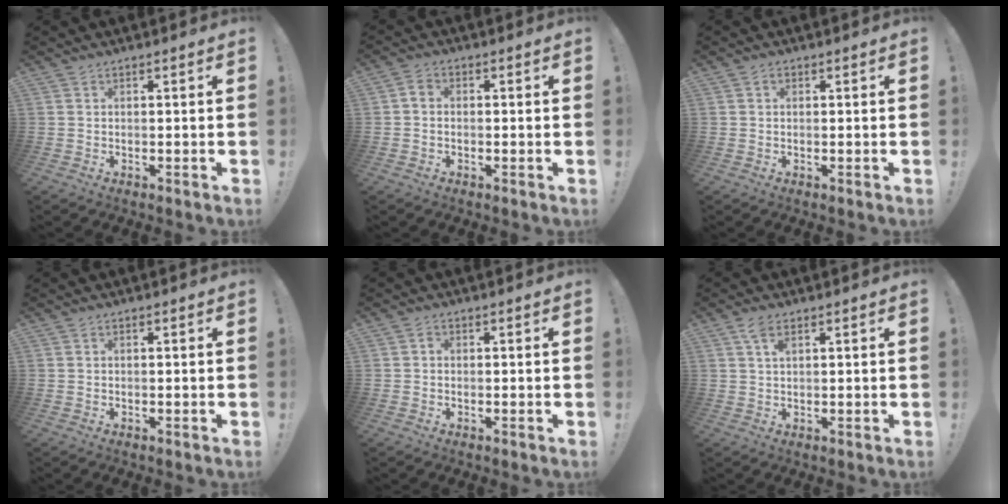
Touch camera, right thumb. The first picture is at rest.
{"total": 2.4, "force": [-0.9, 1.7, 1.4], "torque": [-0.025, 0.013, -0.014]}
{"total": 0.6, "force": [0.0, 0.6, 0.1], "torque": [0.001, 0.002, -0.001]}
{"total": 0.0}
{"total": 1.0, "force": [-0.1, 0.9, 0.3], "torque": [0.000, 0.002, -0.004]}
{"total": 3.6, "force": [2.0, 1.6, 2.6], "torque": [-0.042, -0.005, 0.034]}